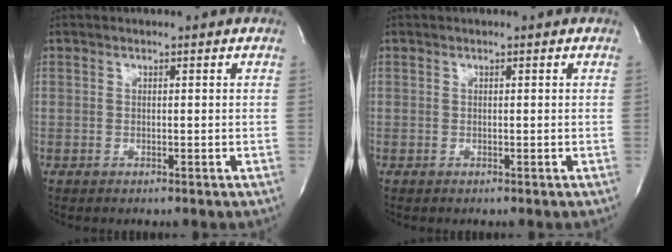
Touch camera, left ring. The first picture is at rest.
{"total": 0.0}